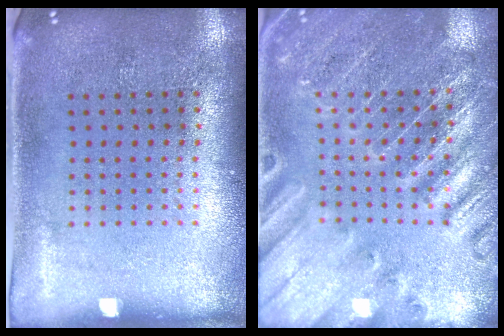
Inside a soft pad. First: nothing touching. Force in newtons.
{"total": 2.8, "press": 2.8, "slide": 0.4}